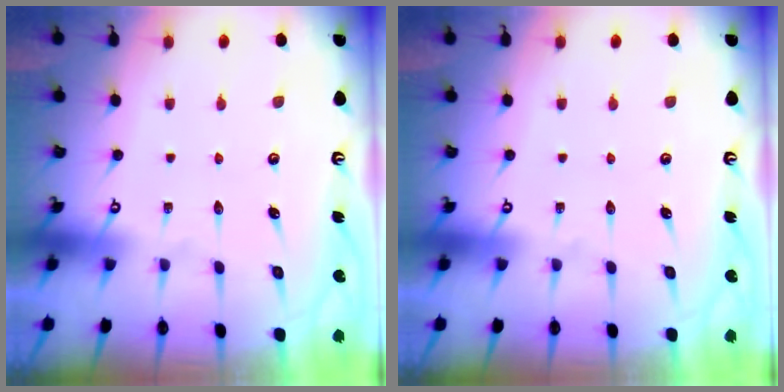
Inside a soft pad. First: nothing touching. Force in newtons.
{"total": 0.0}